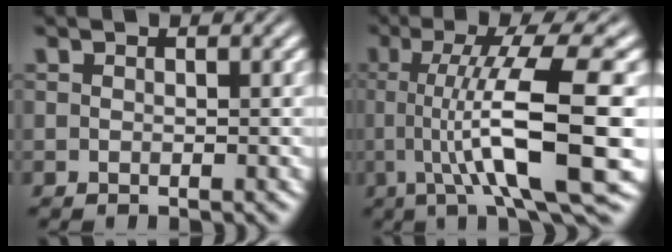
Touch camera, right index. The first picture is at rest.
{"total": 10.4, "force": [-0.1, 1.8, 10.2], "torque": [-0.154, -0.007, 0.007]}